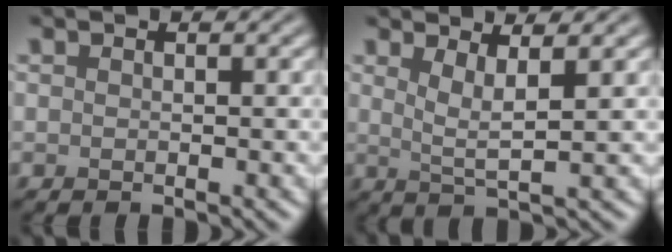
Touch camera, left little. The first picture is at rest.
{"total": 2.9, "force": [1.3, 0.6, 2.5], "torque": [-0.043, -0.008, 0.026]}